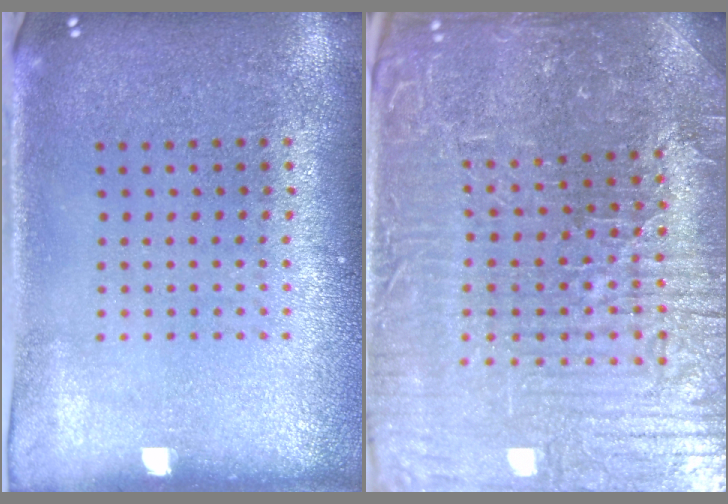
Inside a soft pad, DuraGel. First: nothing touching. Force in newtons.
{"total": 5.1, "press": 5.0, "slide": 1.3}